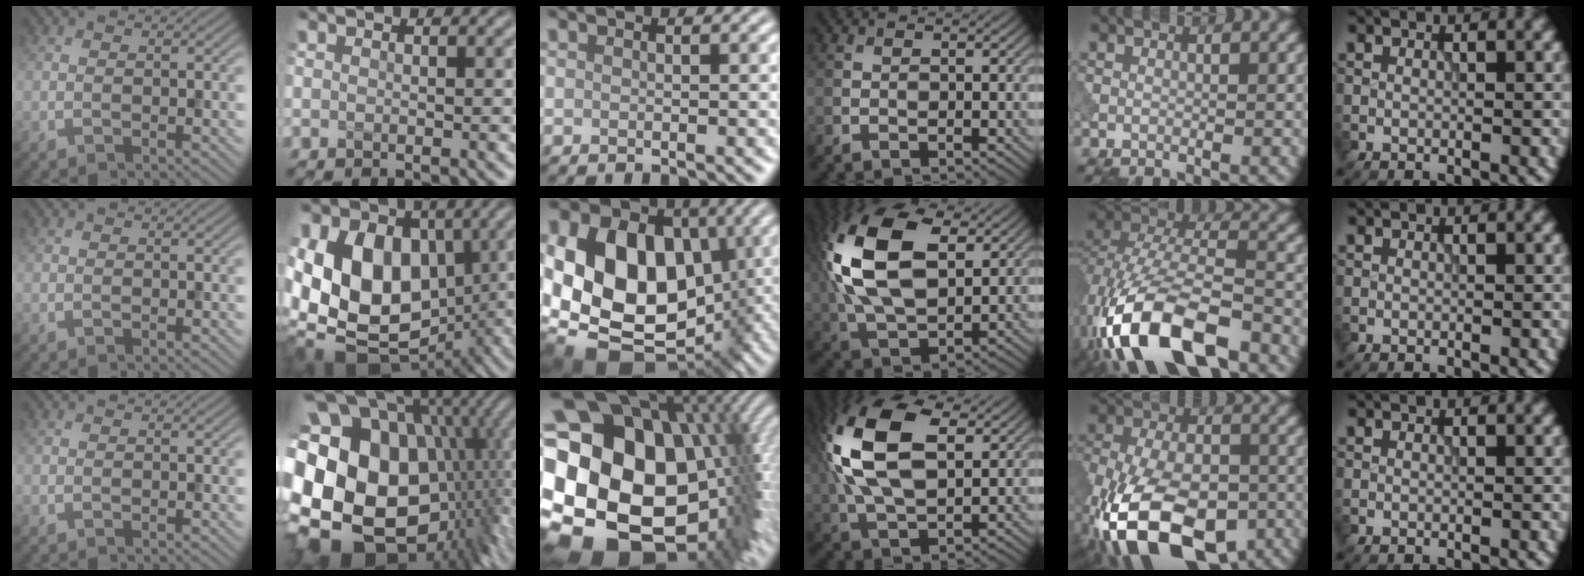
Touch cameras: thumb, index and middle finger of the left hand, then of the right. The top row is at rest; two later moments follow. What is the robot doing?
{"motion": "insert", "object": "peg toy"}